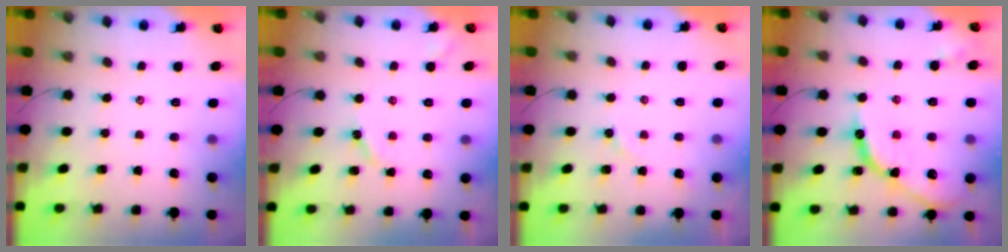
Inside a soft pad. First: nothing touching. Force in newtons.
{"total": 3.3, "press": 3.3, "slide": 0.3}
{"total": 4.0, "press": 4.0, "slide": 0.5}
{"total": 14.2, "press": 14.1, "slide": 1.1}